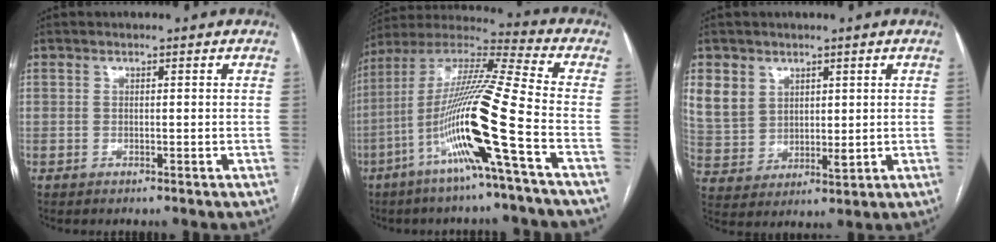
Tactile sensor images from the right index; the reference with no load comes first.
{"total": 17.6, "force": [-6.5, -1.5, 16.3], "torque": [-0.317, -0.007, -0.131]}
{"total": 8.7, "force": [4.6, 6.8, 2.8], "torque": [-0.062, 0.010, 0.107]}